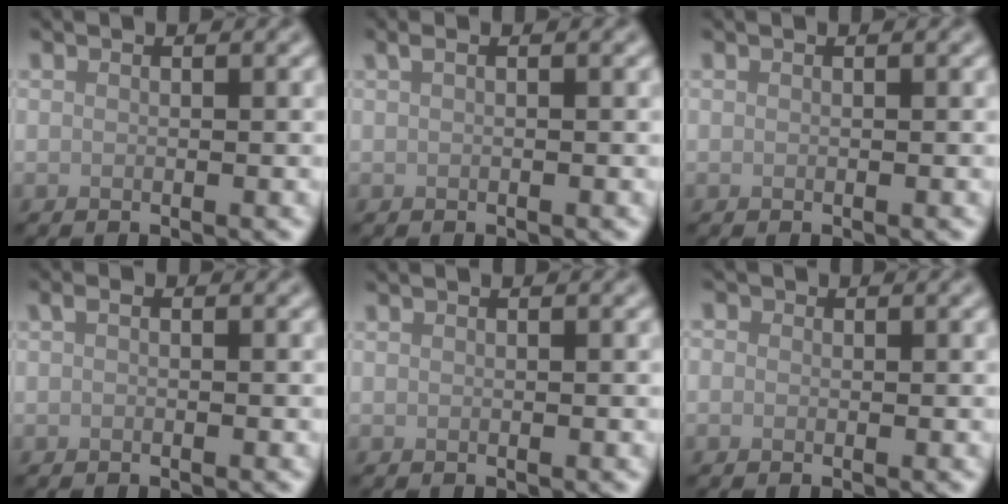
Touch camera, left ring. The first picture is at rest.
{"total": 0.7, "force": [0.3, 0.1, 0.6], "torque": [-0.013, 0.009, 0.005]}
{"total": 0.0}
{"total": 0.6, "force": [0.0, 0.3, 0.6], "torque": [-0.013, 0.002, 0.000]}
{"total": 0.0}
{"total": 0.8, "force": [0.1, 0.7, 0.2], "torque": [-0.001, -0.005, -0.005]}